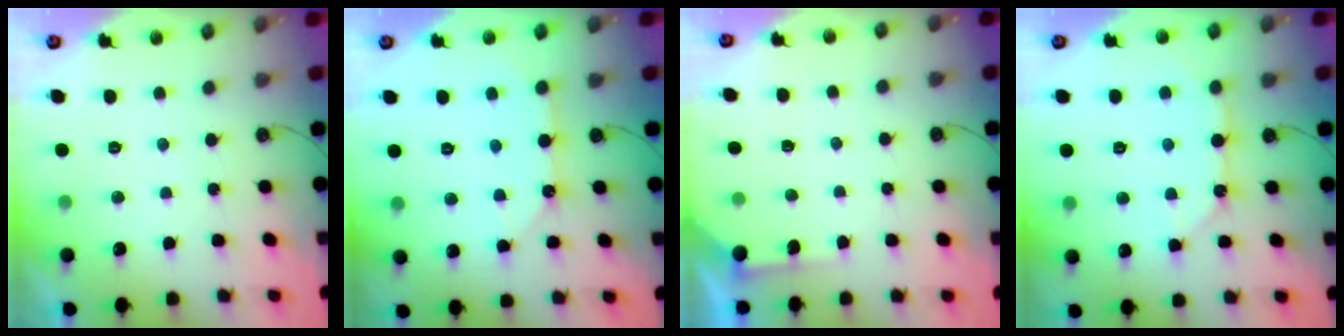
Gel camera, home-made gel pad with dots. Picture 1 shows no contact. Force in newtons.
{"total": 9.3, "press": 9.3, "slide": 0.6}
{"total": 3.3, "press": 3.2, "slide": 0.3}
{"total": 11.0, "press": 11.0, "slide": 1.0}